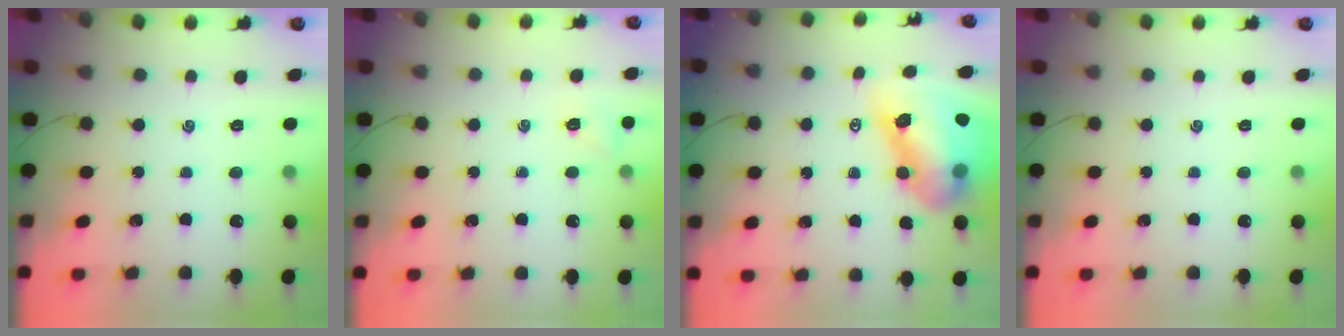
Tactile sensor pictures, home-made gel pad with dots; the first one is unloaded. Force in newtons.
{"total": 4.4, "press": 4.2, "slide": 1.2}
{"total": 16.6, "press": 16.0, "slide": 4.6}
{"total": 0.0}